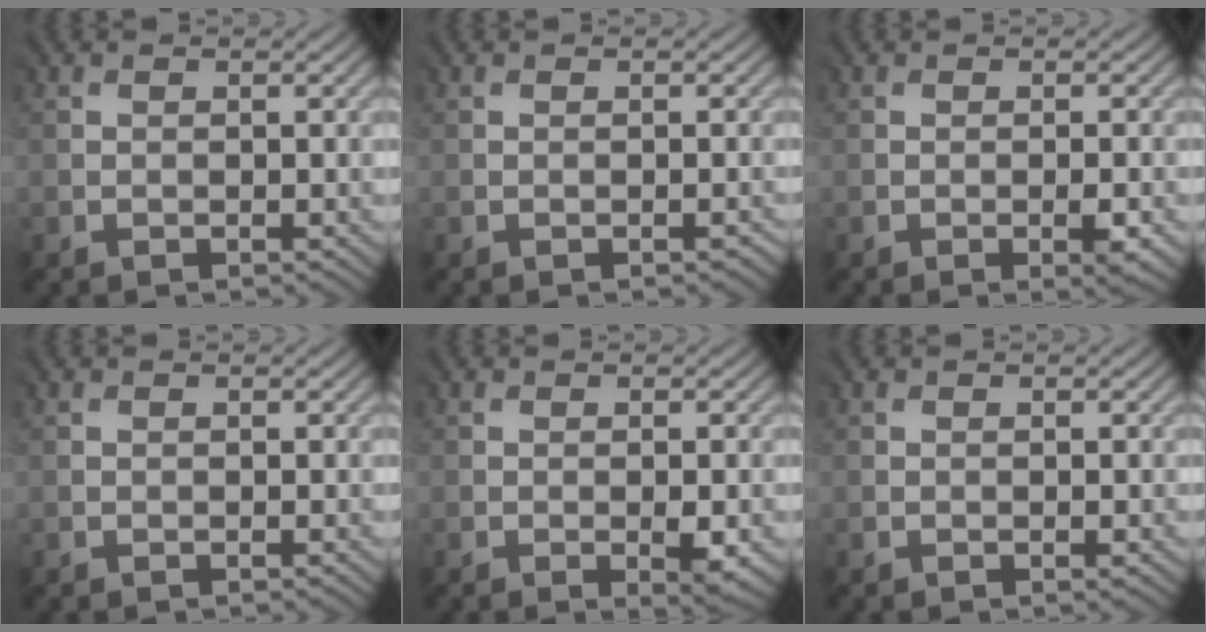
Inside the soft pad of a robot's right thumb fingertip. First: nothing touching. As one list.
[{"total": 0.5, "force": [-0.5, 0.0, 0.3], "torque": [-0.003, -0.002, -0.004]}, {"total": 2.3, "force": [-0.9, 0.5, 2.0], "torque": [-0.034, -0.006, -0.010]}, {"total": 0.0}, {"total": 2.9, "force": [-0.8, 1.1, 2.5], "torque": [-0.043, -0.008, -0.007]}, {"total": 0.5, "force": [0.0, 0.2, 0.5], "torque": [-0.006, -0.001, 0.002]}]